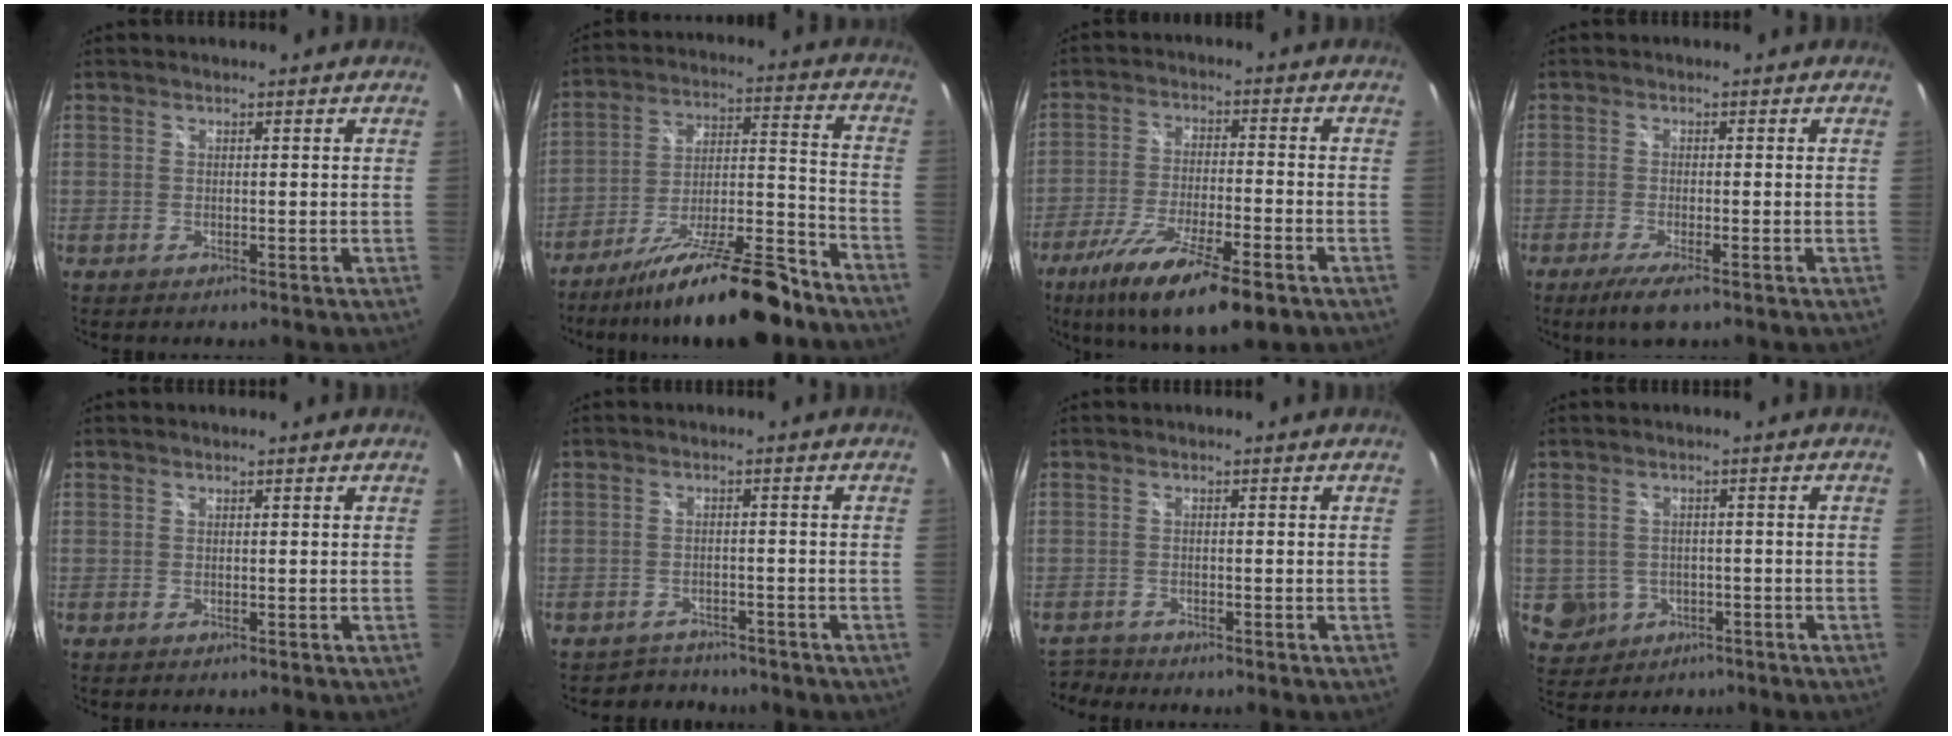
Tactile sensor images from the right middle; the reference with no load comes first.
{"total": 19.4, "force": [-15.3, 3.4, 11.3], "torque": [-0.194, -0.008, -0.238]}
{"total": 16.2, "force": [-10.3, 3.7, 11.9], "torque": [-0.232, -0.049, -0.178]}
{"total": 4.7, "force": [-3.0, 0.6, 3.6], "torque": [-0.077, -0.019, -0.053]}
{"total": 0.0}
{"total": 5.3, "force": [-4.4, 2.9, 0.1], "torque": [-0.012, 0.006, -0.063]}
{"total": 2.8, "force": [-2.8, 0.7, -0.1], "torque": [-0.008, -0.008, -0.058]}
{"total": 6.9, "force": [-2.1, 6.3, 1.8], "torque": [-0.057, 0.002, -0.013]}